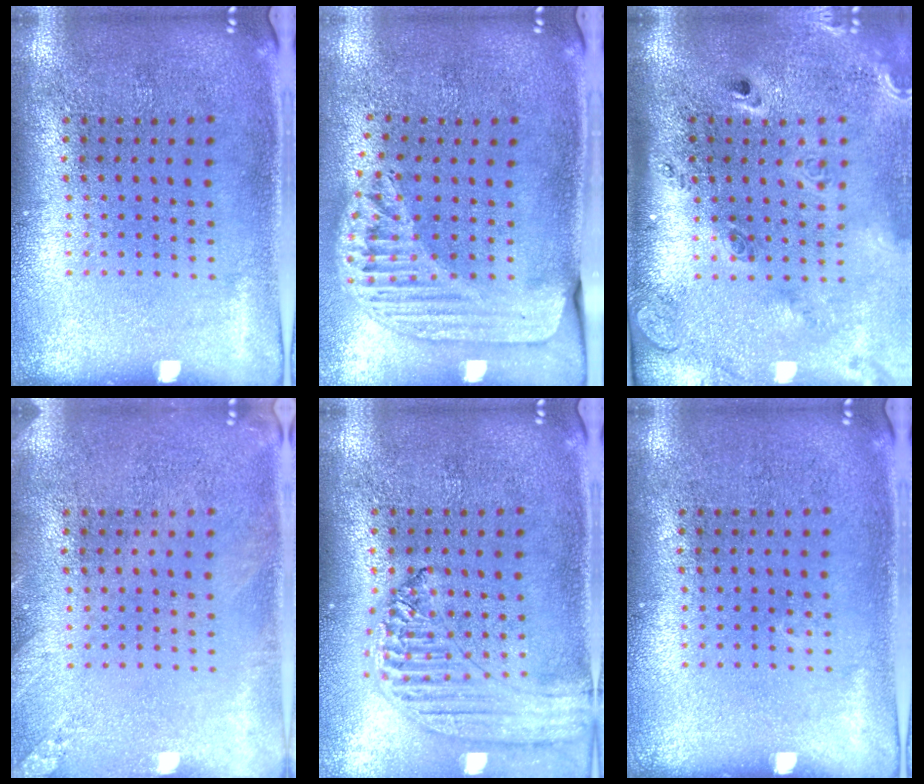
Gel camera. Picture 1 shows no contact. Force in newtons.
{"total": 1.6, "press": 1.5, "slide": 0.4}
{"total": 2.9, "press": 2.0, "slide": 2.1}
{"total": 1.4, "press": 1.4, "slide": 0.2}
{"total": 1.3, "press": 1.3, "slide": 0.1}
{"total": 0.0}